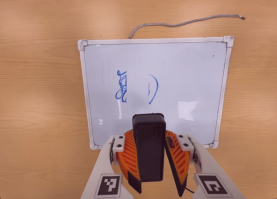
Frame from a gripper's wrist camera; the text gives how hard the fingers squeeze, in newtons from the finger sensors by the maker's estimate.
{"total": 10.2, "left": 10.5, "right": 9.8}